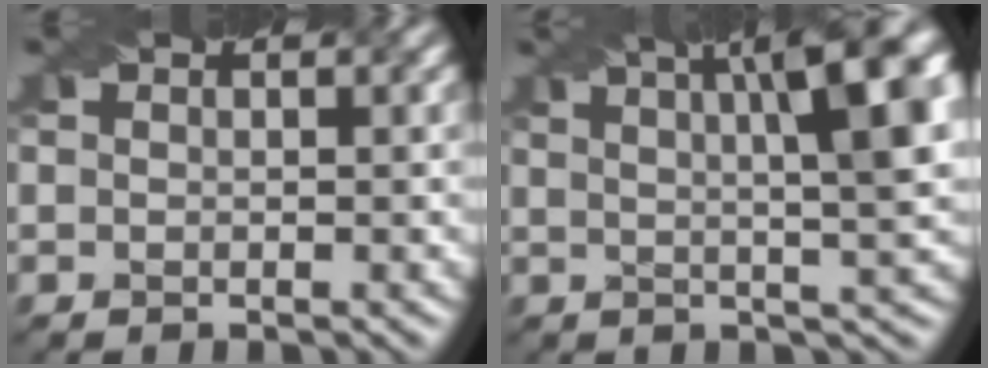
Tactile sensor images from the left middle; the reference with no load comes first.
{"total": 12.7, "force": [4.5, 4.0, 11.2], "torque": [-0.096, 0.040, 0.050]}